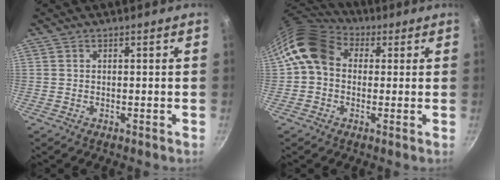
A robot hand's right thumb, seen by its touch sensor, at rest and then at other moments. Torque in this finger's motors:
{"motor_torque": [0.09, 0.48, 0.14, -0.12, 0.18]}